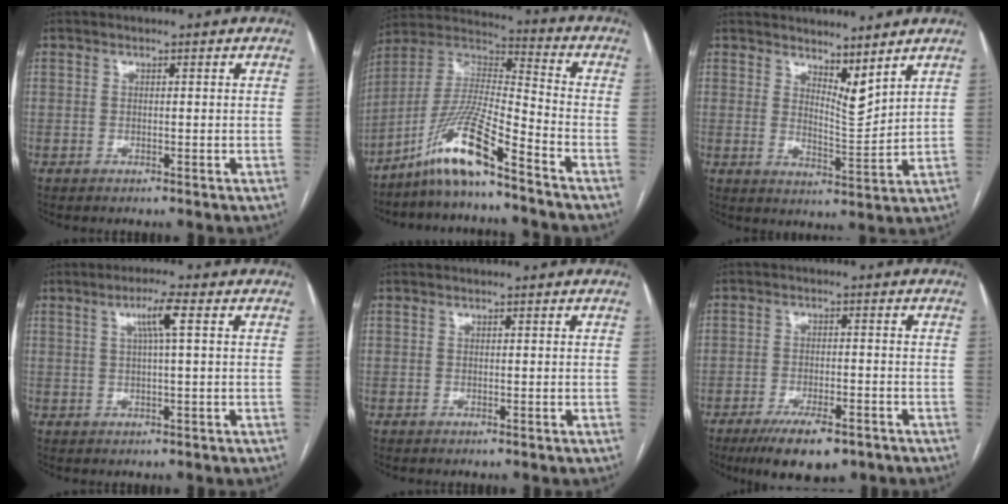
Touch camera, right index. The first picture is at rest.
{"total": 12.6, "force": [-8.8, 0.1, 8.9], "torque": [-0.189, -0.002, -0.171]}
{"total": 5.3, "force": [4.3, 1.1, 2.9], "torque": [-0.052, -0.018, 0.080]}
{"total": 4.1, "force": [1.3, -0.4, 3.9], "torque": [-0.072, 0.005, 0.024]}
{"total": 0.0}
{"total": 8.7, "force": [-6.0, 2.8, 5.7], "torque": [-0.092, -0.009, -0.094]}